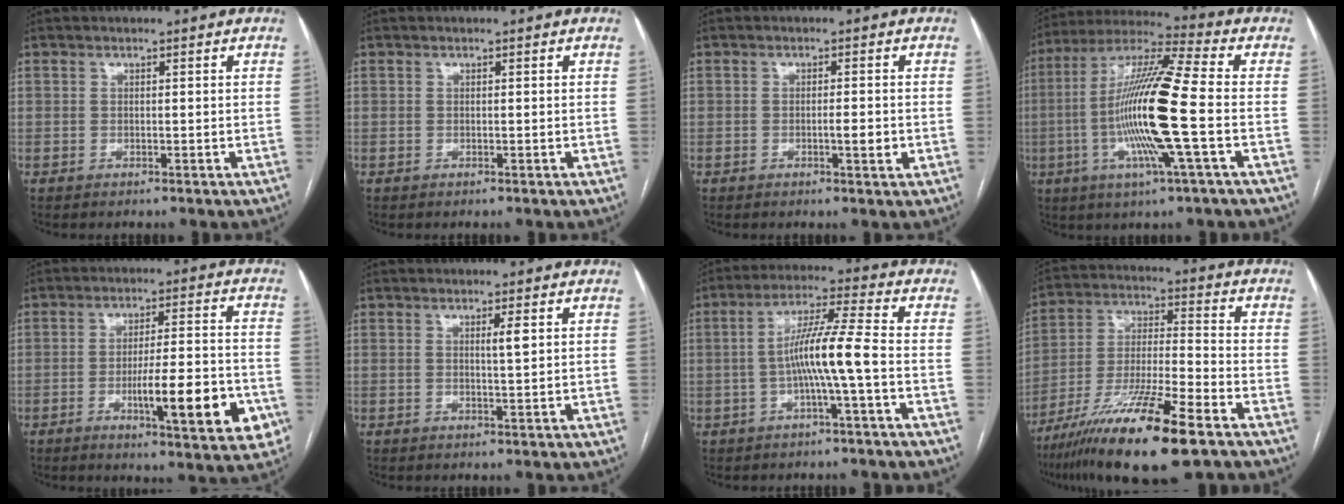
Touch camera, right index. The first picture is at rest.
{"total": 0.0}
{"total": 2.4, "force": [-0.5, 0.4, 2.3], "torque": [-0.037, -0.001, -0.008]}
{"total": 17.2, "force": [-2.9, -0.2, 17.0], "torque": [-0.334, -0.006, -0.065]}
{"total": 13.9, "force": [-4.7, 2.3, 12.9], "torque": [-0.182, -0.003, -0.064]}
{"total": 1.9, "force": [0.7, 0.0, 1.8], "torque": [-0.032, -0.003, 0.012]}
{"total": 8.6, "force": [-1.6, -0.6, 8.4], "torque": [-0.156, 0.012, -0.031]}
{"total": 18.5, "force": [-11.4, 1.8, 14.4], "torque": [-0.267, -0.040, -0.203]}